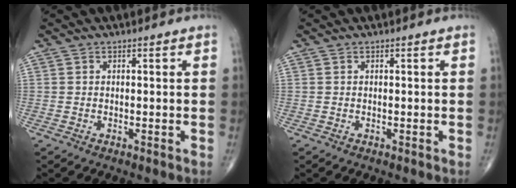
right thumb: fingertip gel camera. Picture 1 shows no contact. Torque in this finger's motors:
{"motor_torque": [0.00, 0.00, 0.00, 0.00, 0.00]}